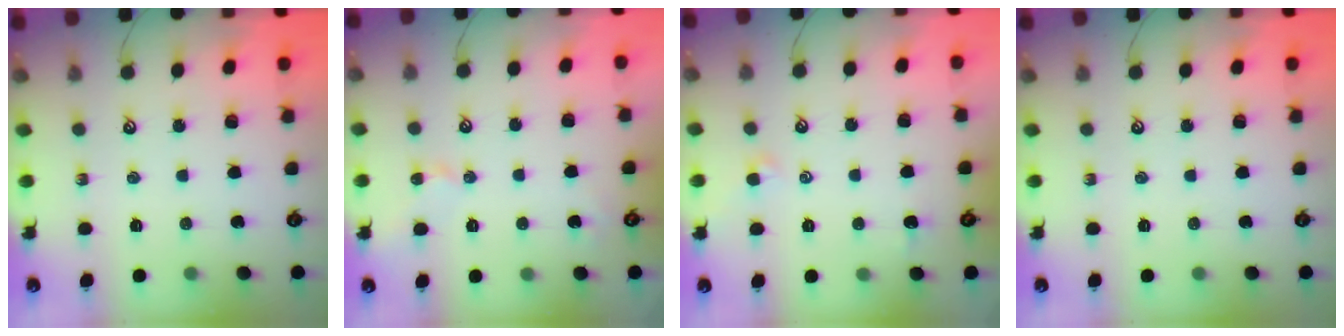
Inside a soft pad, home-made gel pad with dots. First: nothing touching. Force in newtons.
{"total": 2.6, "press": 2.6, "slide": 0.1}
{"total": 0.8, "press": 0.7, "slide": 0.4}
{"total": 0.0}